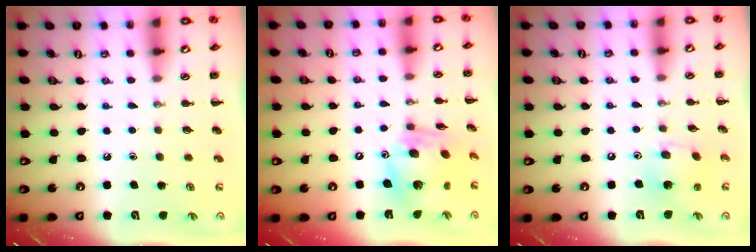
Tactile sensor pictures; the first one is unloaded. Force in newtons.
{"total": 14.7, "press": 14.3, "slide": 3.6}
{"total": 7.2, "press": 6.9, "slide": 2.0}